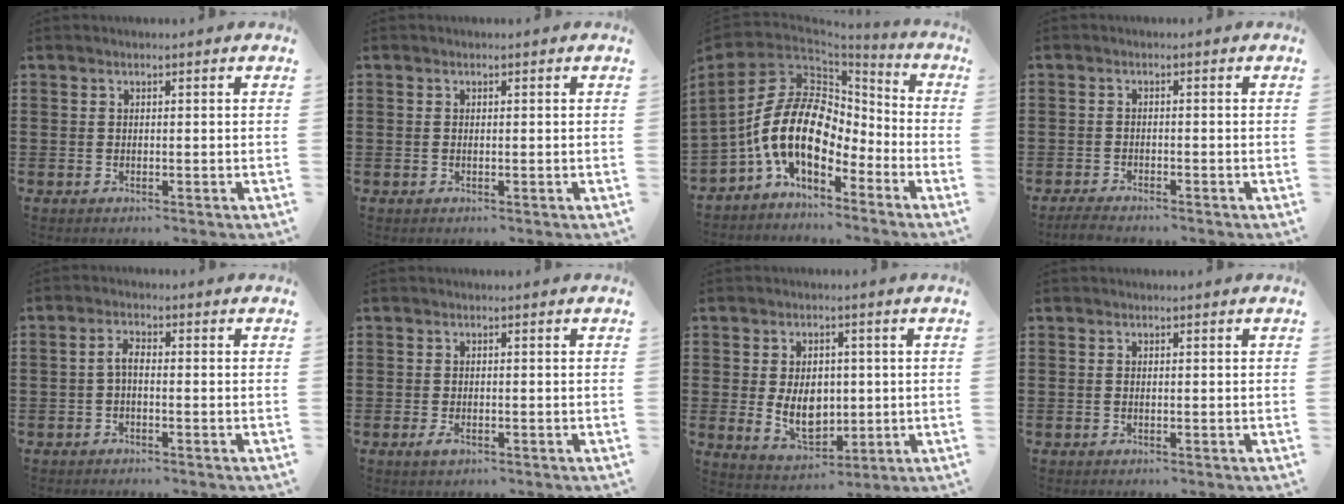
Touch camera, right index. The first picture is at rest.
{"total": 0.0}
{"total": 16.6, "force": [-3.2, 10.1, 12.8], "torque": [-0.292, 0.014, -0.065]}
{"total": 1.9, "force": [-1.9, 0.1, 0.2], "torque": [-0.014, -0.003, -0.040]}
{"total": 2.3, "force": [-0.7, 0.8, 2.0], "torque": [-0.047, 0.001, -0.018]}
{"total": 1.3, "force": [-0.5, 0.6, 1.0], "torque": [-0.026, -0.003, -0.013]}
{"total": 7.5, "force": [-0.2, 5.2, 5.4], "torque": [-0.096, -0.001, -0.009]}
{"total": 0.0}